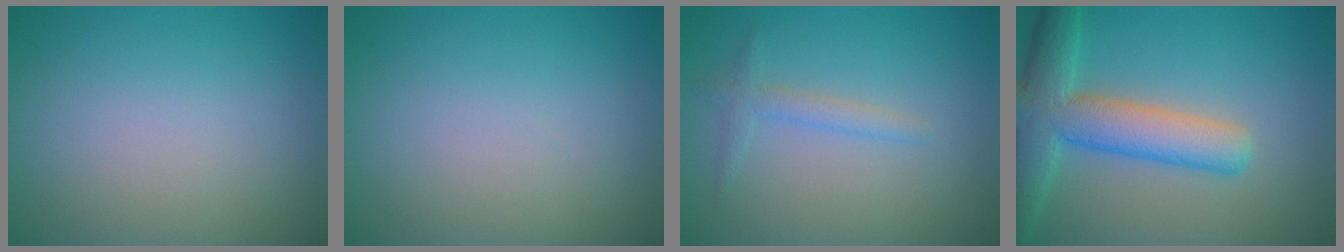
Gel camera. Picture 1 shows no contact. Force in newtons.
{"total": 0.0}
{"total": 1.6, "press": 1.6, "slide": 0.1}
{"total": 7.1, "press": 7.1, "slide": 0.4}